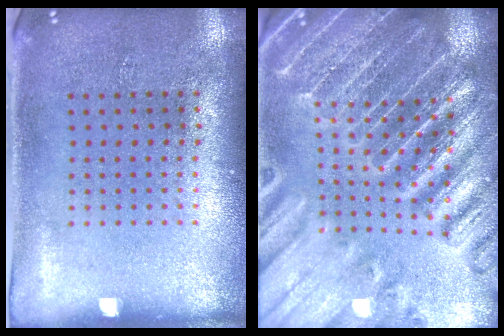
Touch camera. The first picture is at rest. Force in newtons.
{"total": 4.2, "press": 3.9, "slide": 1.4}